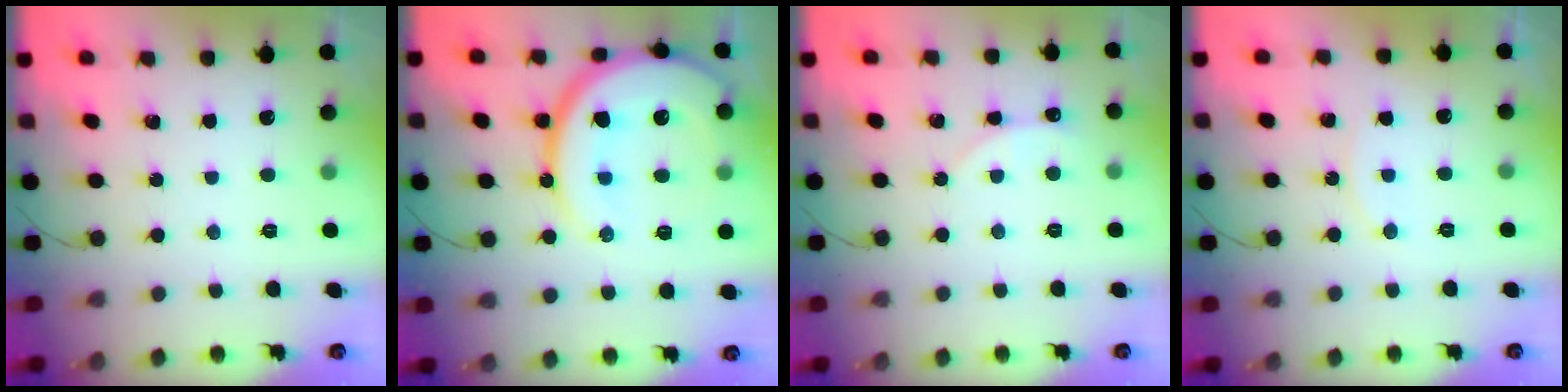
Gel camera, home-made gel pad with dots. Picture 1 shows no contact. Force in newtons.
{"total": 21.6, "press": 21.5, "slide": 2.5}
{"total": 2.7, "press": 2.7, "slide": 0.4}
{"total": 4.8, "press": 4.7, "slide": 0.4}